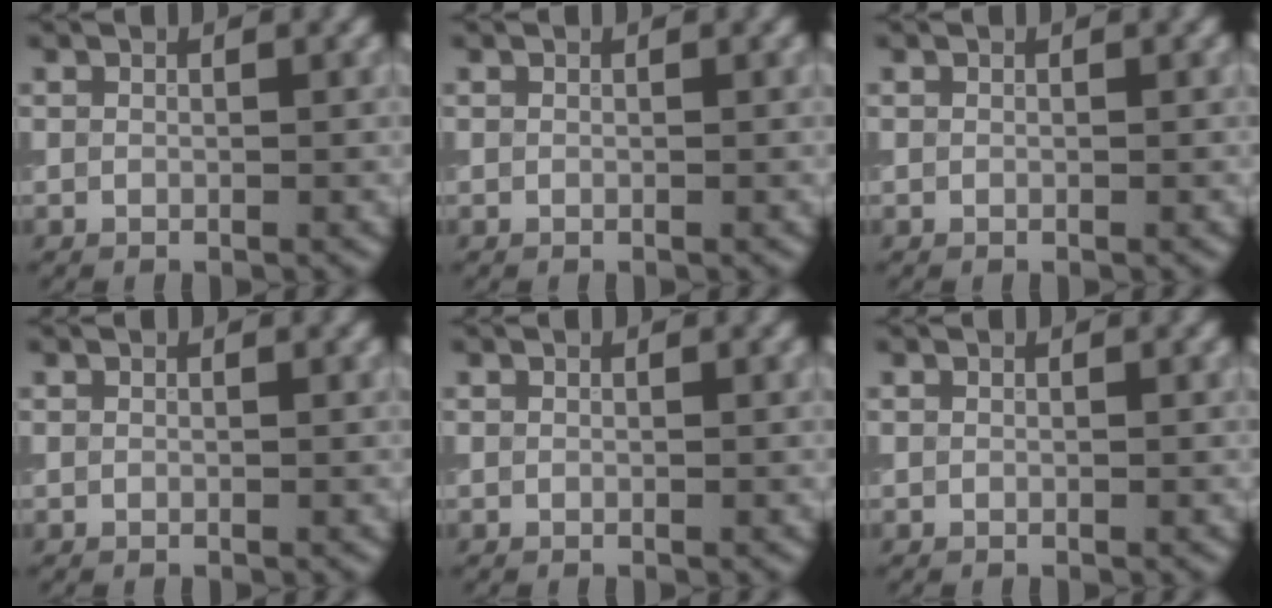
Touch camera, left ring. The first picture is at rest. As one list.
[{"total": 0.0}, {"total": 0.0}, {"total": 0.0}, {"total": 0.0}, {"total": 0.0}]